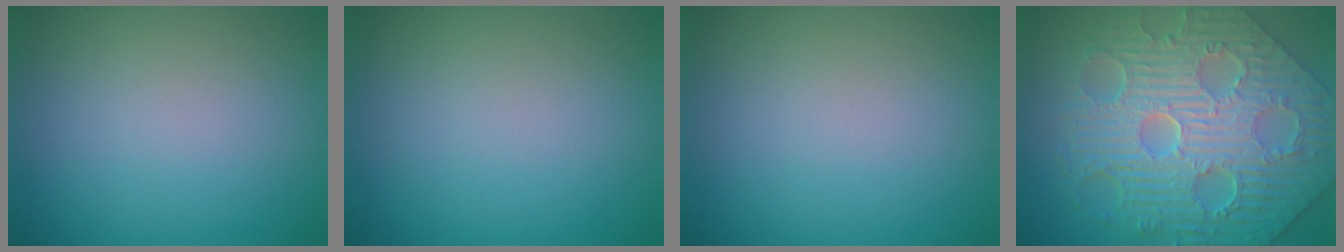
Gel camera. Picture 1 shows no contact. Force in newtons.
{"total": 0.0}
{"total": 0.0}
{"total": 11.9, "press": 8.0, "slide": 8.8}